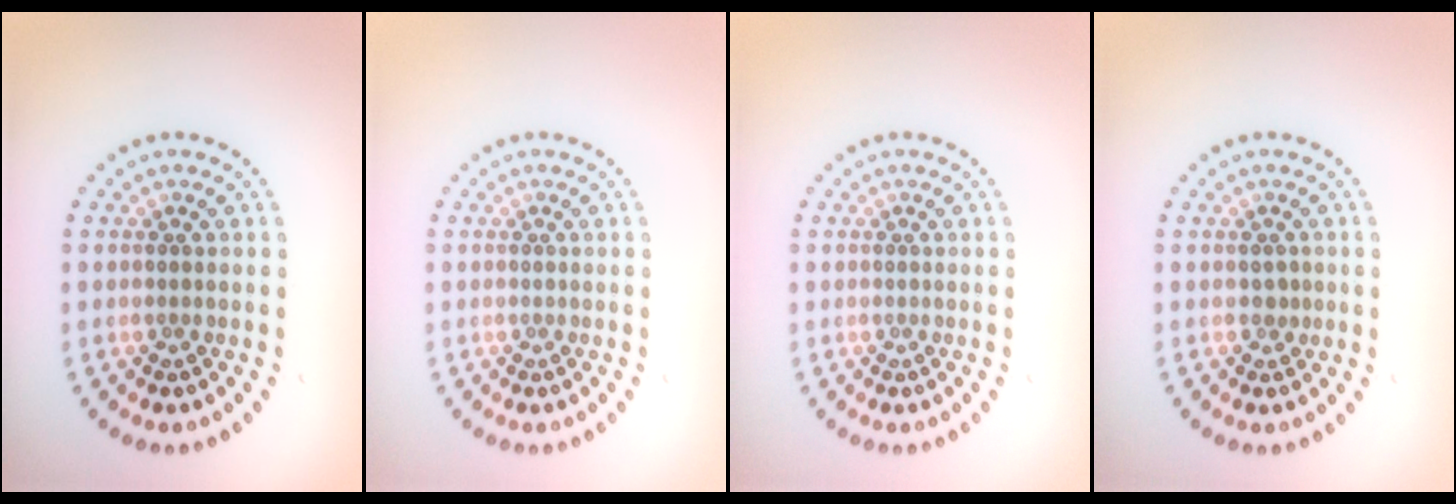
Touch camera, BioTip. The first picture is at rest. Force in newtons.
{"total": 0.0}
{"total": 0.0}
{"total": 0.8, "press": 0.7, "slide": 0.4}